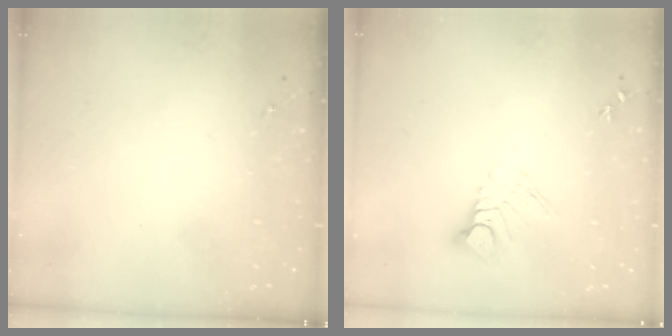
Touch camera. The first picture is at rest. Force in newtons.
{"total": 7.9, "press": 7.8, "slide": 0.7}